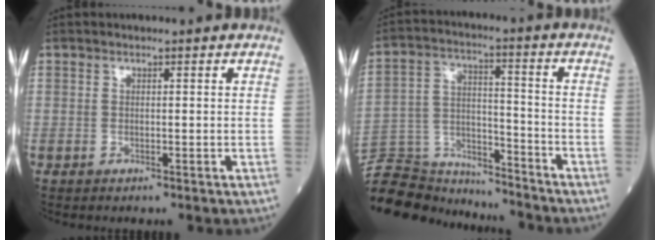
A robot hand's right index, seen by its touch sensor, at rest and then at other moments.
{"total": 16.2, "force": [-15.7, 3.2, 2.4], "torque": [-0.049, 0.034, -0.259]}